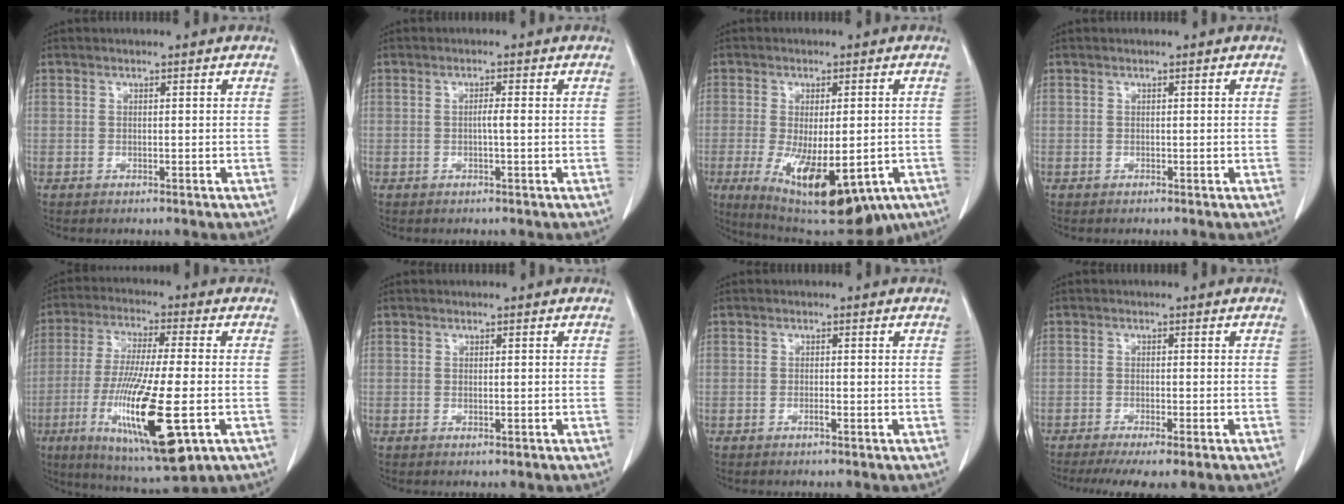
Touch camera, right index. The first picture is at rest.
{"total": 1.3, "force": [-0.2, -0.2, 1.3], "torque": [-0.024, 0.001, -0.003]}
{"total": 18.8, "force": [-8.2, 6.8, 15.5], "torque": [-0.250, -0.032, -0.110]}
{"total": 0.0}
{"total": 19.0, "force": [-6.0, 2.6, 17.8], "torque": [-0.356, -0.045, -0.097]}
{"total": 0.7, "force": [-0.2, 0.0, 0.7], "torque": [-0.012, -0.003, -0.001]}
{"total": 0.9, "force": [-0.4, 0.1, 0.8], "torque": [-0.012, 0.002, -0.005]}
{"total": 7.3, "force": [-5.4, 0.7, 4.8], "torque": [-0.071, -0.016, -0.084]}